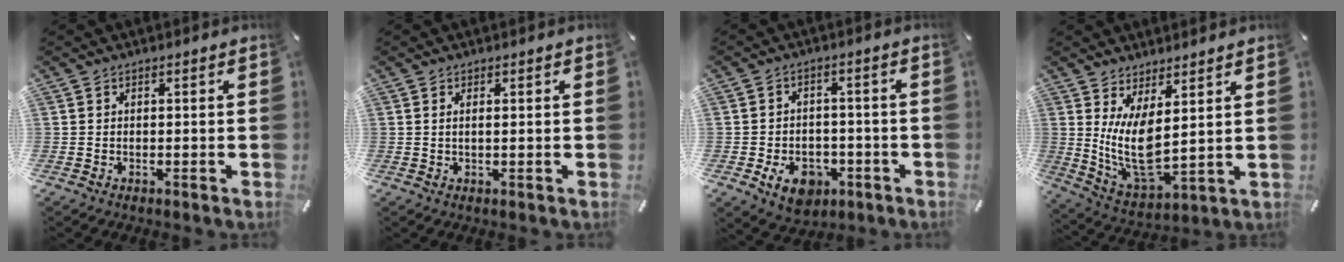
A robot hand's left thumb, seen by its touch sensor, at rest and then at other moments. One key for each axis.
{"total": 1.2, "fx": 0.3, "fy": 0.0, "fz": 1.2, "tx": -0.024, "ty": -0.004, "tz": 0.005}
{"total": 8.3, "fx": -3.6, "fy": 6.1, "fz": 4.3, "tx": -0.074, "ty": 0.015, "tz": -0.066}
{"total": 10.6, "fx": 3.9, "fy": 4.4, "fz": 8.8, "tx": -0.184, "ty": -0.041, "tz": 0.076}